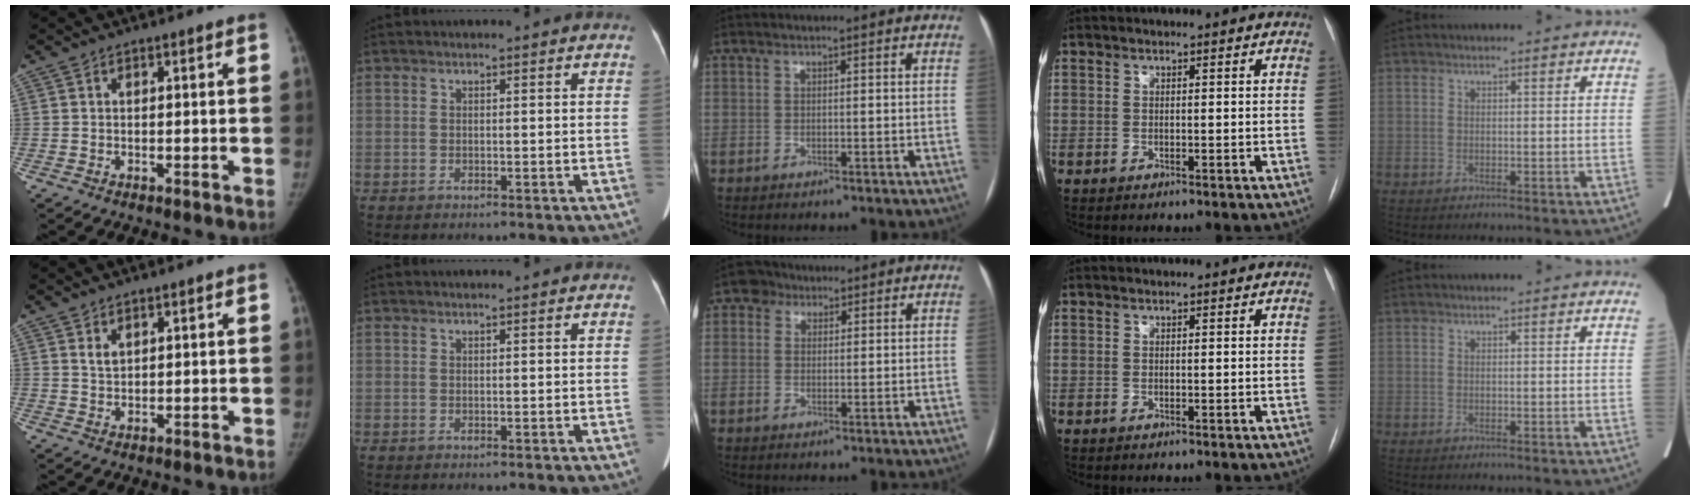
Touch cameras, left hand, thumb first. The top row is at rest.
{"thumb": {"total": 2.1, "force": [1.3, 1.2, 1.2], "torque": [-0.015, -0.009, 0.030]}, "index": {"total": 0.5, "force": [0.5, 0.1, 0.2], "torque": [-0.006, 0.004, 0.005]}, "middle": {"total": 2.8, "force": [1.5, 2.3, 0.5], "torque": [-0.009, 0.011, 0.021]}}